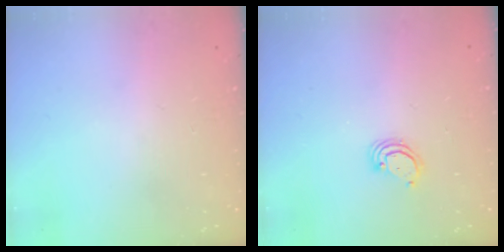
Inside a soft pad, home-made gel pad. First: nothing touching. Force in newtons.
{"total": 3.2, "press": 3.2, "slide": 0.2}